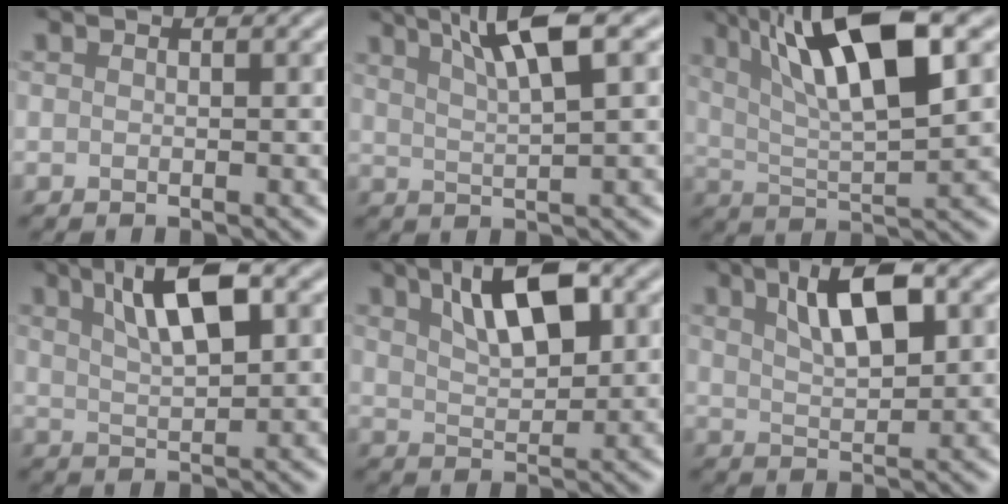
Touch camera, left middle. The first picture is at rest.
{"total": 5.7, "force": [2.8, 0.9, 4.9], "torque": [-0.081, 0.015, 0.055]}
{"total": 10.0, "force": [4.1, 2.6, 8.7], "torque": [-0.153, 0.013, 0.075]}
{"total": 5.8, "force": [2.3, 1.7, 5.1], "torque": [-0.094, 0.010, 0.044]}
{"total": 6.0, "force": [2.5, 2.3, 4.9], "torque": [-0.090, 0.013, 0.045]}
{"total": 5.5, "force": [2.2, 1.8, 4.7], "torque": [-0.088, 0.009, 0.041]}